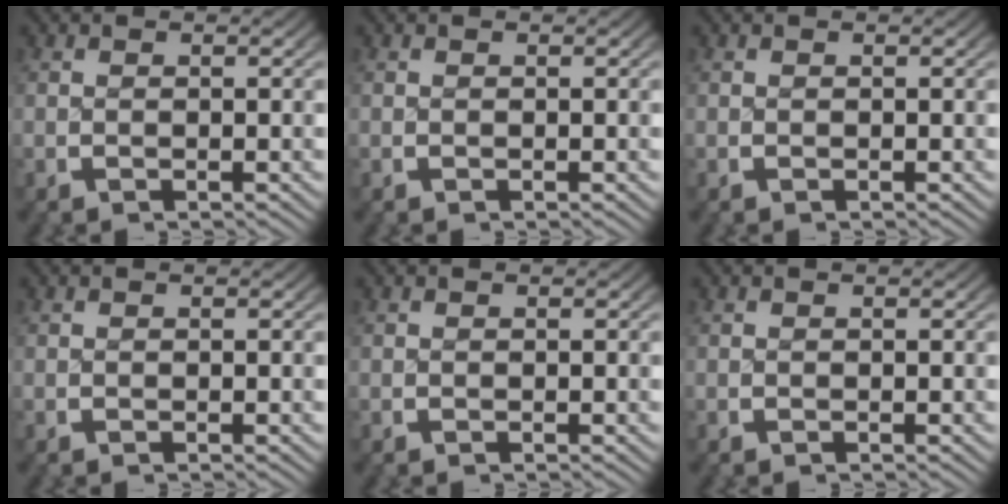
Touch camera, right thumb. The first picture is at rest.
{"total": 0.0}
{"total": 0.0}
{"total": 0.0}
{"total": 0.0}
{"total": 0.0}